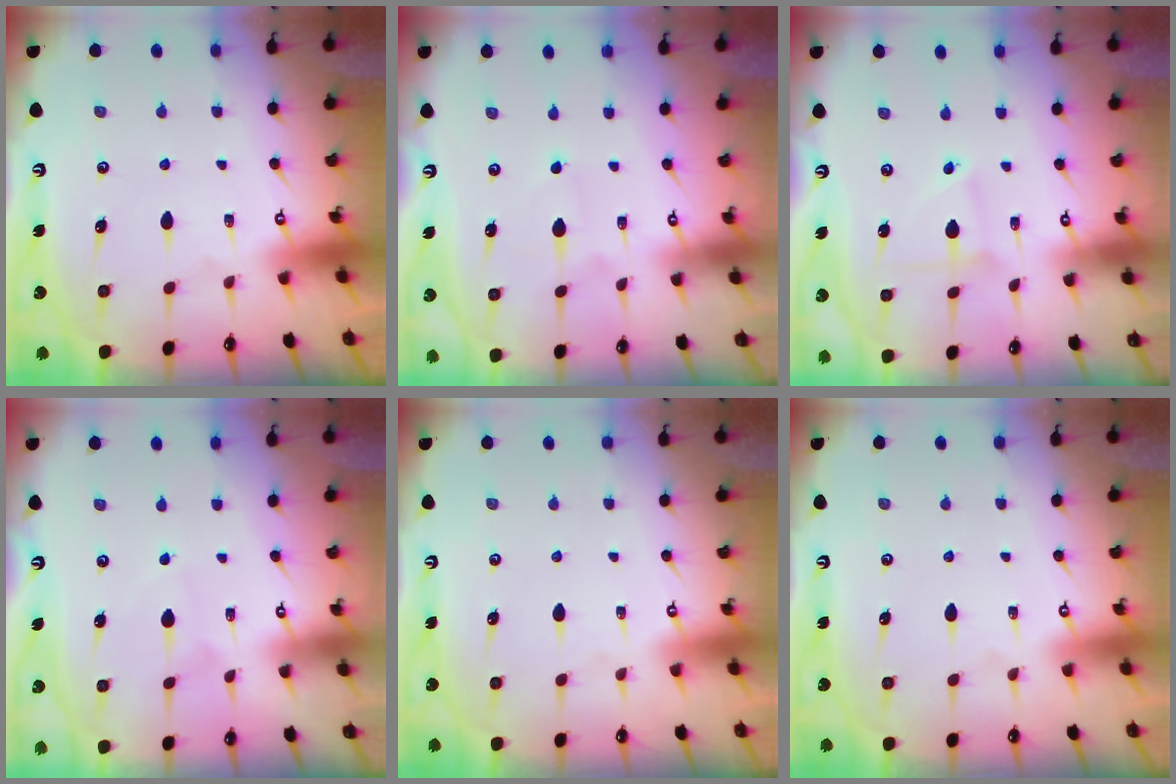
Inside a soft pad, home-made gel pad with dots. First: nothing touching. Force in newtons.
{"total": 2.6, "press": 2.6, "slide": 0.2}
{"total": 2.2, "press": 2.2, "slide": 0.1}
{"total": 1.3, "press": 1.3, "slide": 0.1}
{"total": 0.0}
{"total": 0.0}